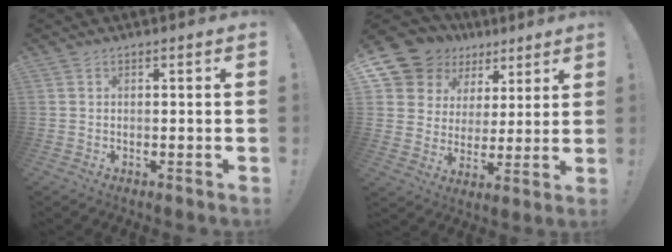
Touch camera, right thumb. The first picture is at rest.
{"total": 12.9, "force": [8.2, 9.4, 3.6], "torque": [-0.066, -0.060, 0.169]}